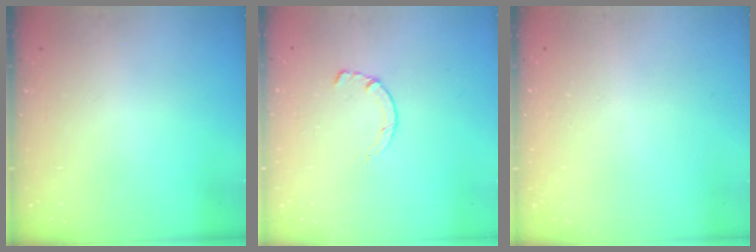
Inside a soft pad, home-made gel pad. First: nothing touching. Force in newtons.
{"total": 1.4, "press": 1.4, "slide": 0.3}
{"total": 2.4, "press": 2.4, "slide": 0.2}